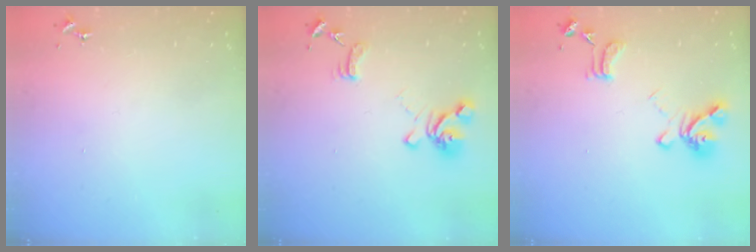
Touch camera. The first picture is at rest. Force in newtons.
{"total": 13.1, "press": 13.0, "slide": 1.2}
{"total": 15.5, "press": 15.4, "slide": 1.6}